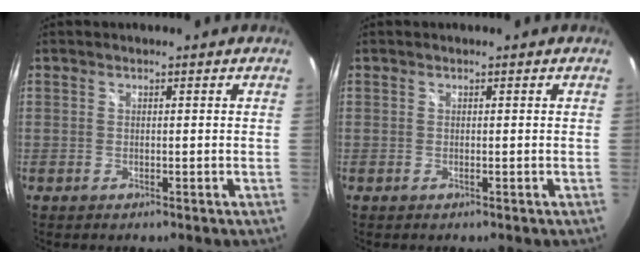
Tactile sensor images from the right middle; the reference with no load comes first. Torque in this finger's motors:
{"motor_torque": [0.62, -0.74, 0.02, 0.01]}